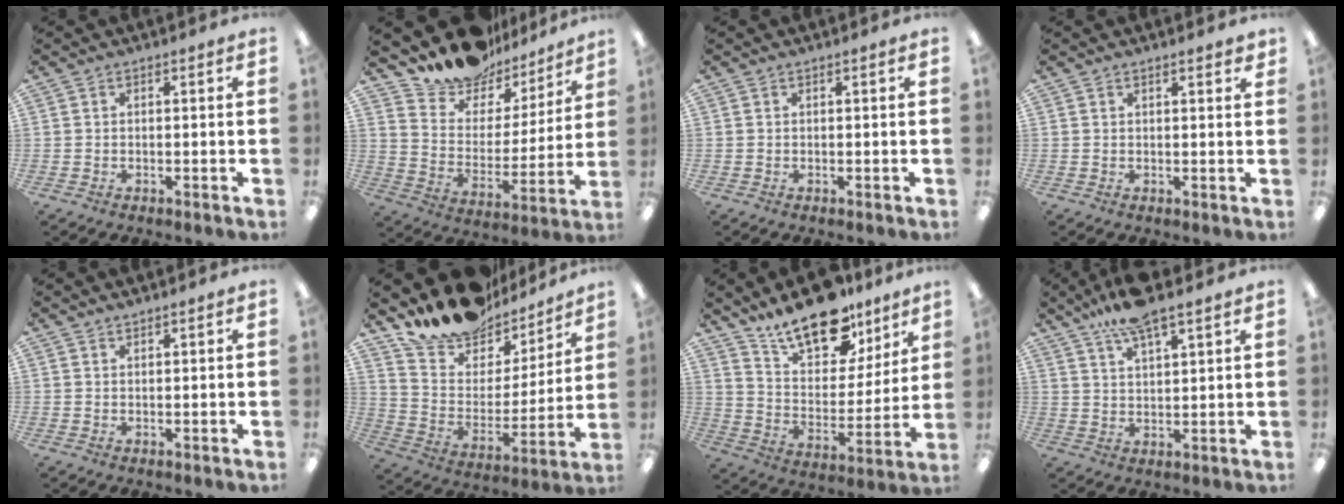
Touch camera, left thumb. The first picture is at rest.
{"total": 14.4, "force": [13.2, 5.8, 0.8], "torque": [-0.041, -0.124, 0.237]}
{"total": 0.0}
{"total": 1.5, "force": [1.2, 0.3, 0.8], "torque": [-0.009, -0.003, 0.020]}
{"total": 1.0, "force": [1.0, 0.0, 0.0], "torque": [-0.001, -0.002, 0.019]}
{"total": 16.7, "force": [15.1, 6.6, 3.1], "torque": [-0.068, -0.125, 0.265]}
{"total": 20.0, "force": [14.8, 9.5, 9.5], "torque": [-0.153, -0.096, 0.260]}
{"total": 8.9, "force": [7.0, 2.0, 5.1], "torque": [-0.108, -0.025, 0.127]}